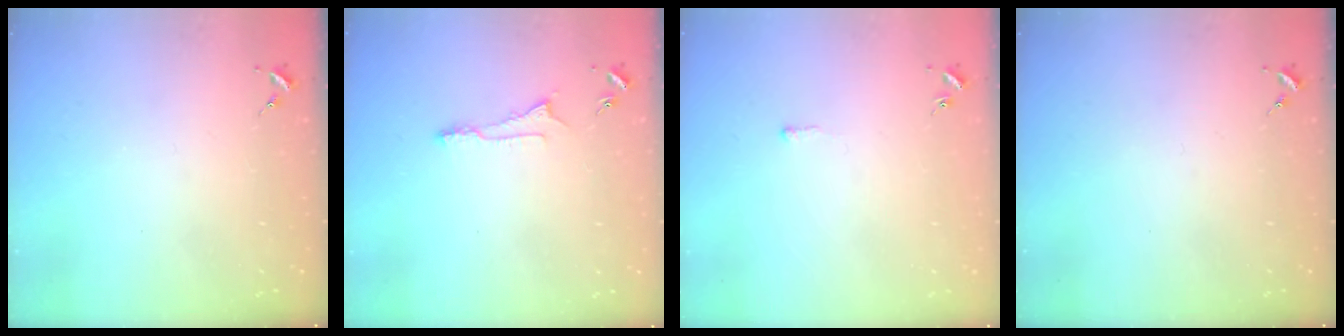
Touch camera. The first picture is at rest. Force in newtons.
{"total": 4.6, "press": 4.6, "slide": 0.6}
{"total": 2.7, "press": 2.7, "slide": 0.5}
{"total": 0.0}